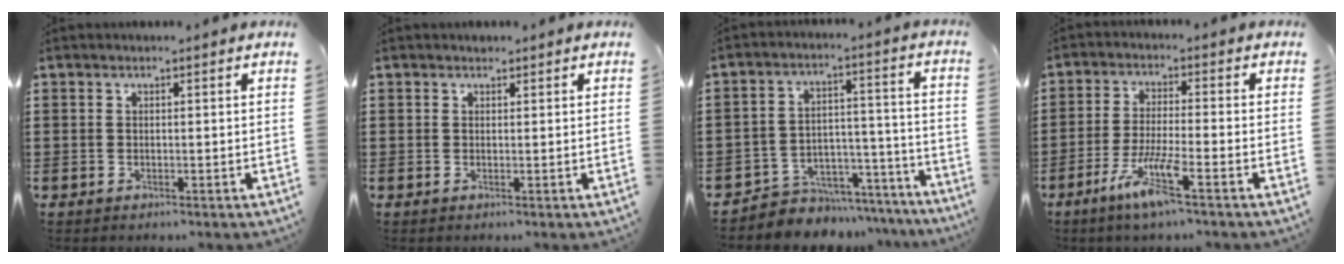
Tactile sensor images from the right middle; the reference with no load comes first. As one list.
[{"total": 0.7, "force": [0.6, 0.5, 0.0], "torque": [0.008, -0.003, 0.009]}, {"total": 5.5, "force": [-5.1, 2.2, 0.1], "torque": [-0.007, 0.023, -0.103]}, {"total": 6.9, "force": [-4.2, 0.5, 5.4], "torque": [-0.113, -0.009, -0.082]}]